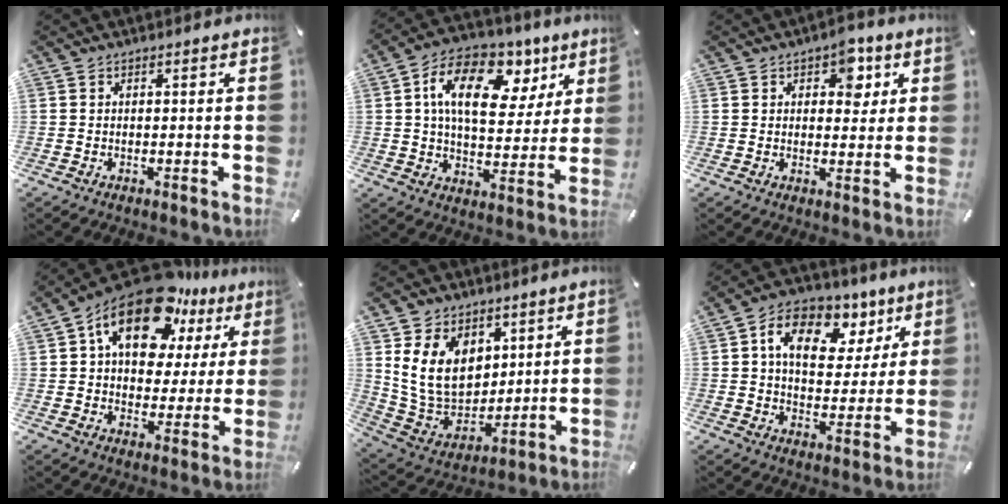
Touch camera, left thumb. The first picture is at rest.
{"total": 17.3, "force": [7.2, 10.4, 11.8], "torque": [-0.187, -0.021, 0.123]}
{"total": 6.4, "force": [2.9, 4.3, 3.8], "torque": [-0.029, -0.009, 0.041]}
{"total": 20.2, "force": [11.9, 11.0, 12.1], "torque": [-0.204, -0.061, 0.205]}
{"total": 14.6, "force": [5.1, 11.5, 7.4], "torque": [-0.181, -0.026, 0.099]}
{"total": 12.9, "force": [5.8, 9.1, 7.0], "torque": [-0.106, -0.026, 0.101]}